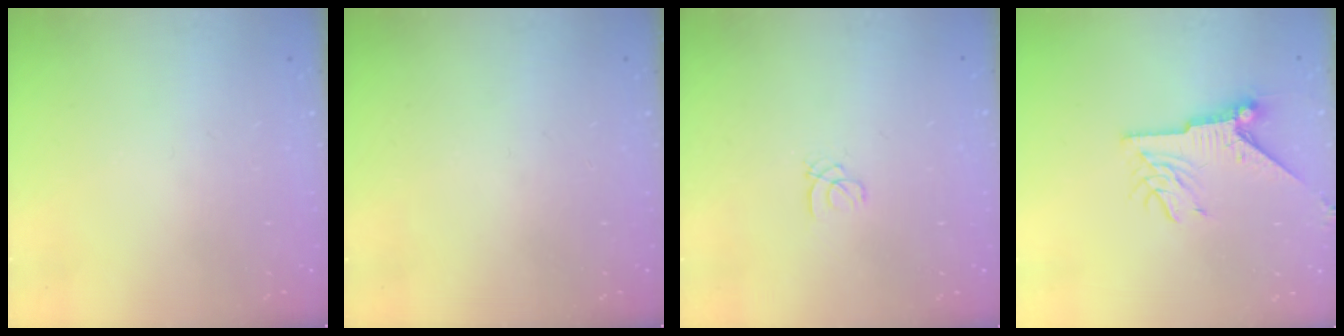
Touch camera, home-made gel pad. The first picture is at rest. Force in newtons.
{"total": 0.0}
{"total": 1.0, "press": 1.0, "slide": 0.1}
{"total": 8.4, "press": 8.4, "slide": 0.0}